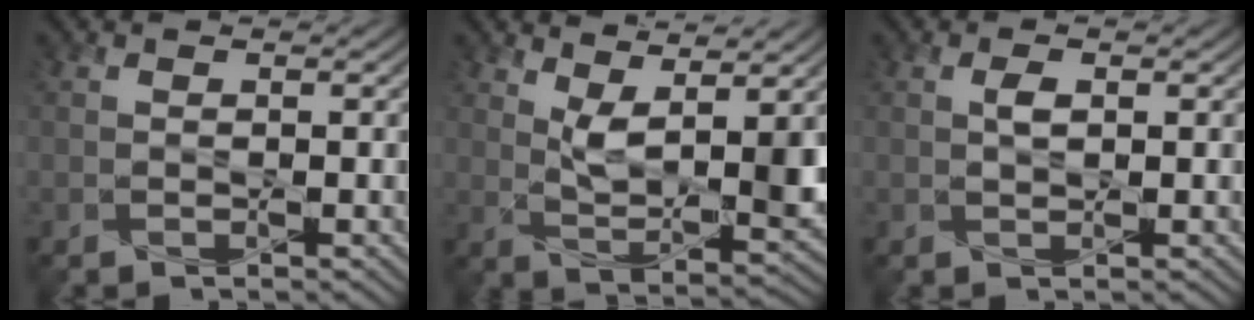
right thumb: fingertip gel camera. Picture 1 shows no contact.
{"total": 6.7, "force": [3.2, 2.3, 5.5], "torque": [-0.106, -0.010, 0.064]}
{"total": 1.4, "force": [0.4, 0.6, 1.2], "torque": [-0.027, 0.000, 0.007]}